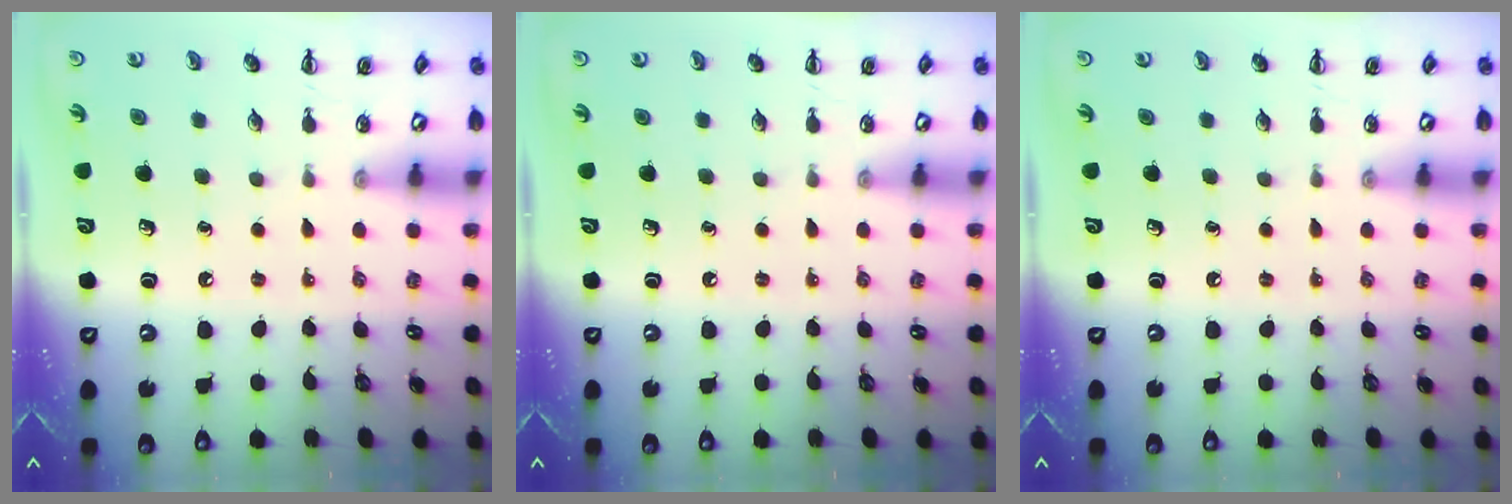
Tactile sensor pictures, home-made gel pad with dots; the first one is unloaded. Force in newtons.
{"total": 0.0}
{"total": 0.0}